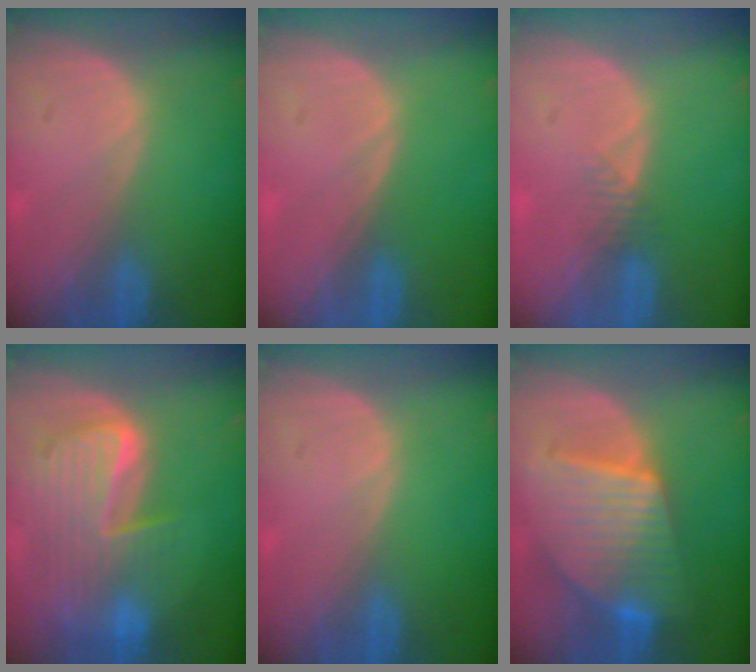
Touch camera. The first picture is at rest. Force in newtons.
{"total": 0.0}
{"total": 1.6, "press": 1.4, "slide": 0.9}
{"total": 9.9, "press": 8.6, "slide": 5.0}
{"total": 0.0}
{"total": 9.7, "press": 9.7, "slide": 0.9}